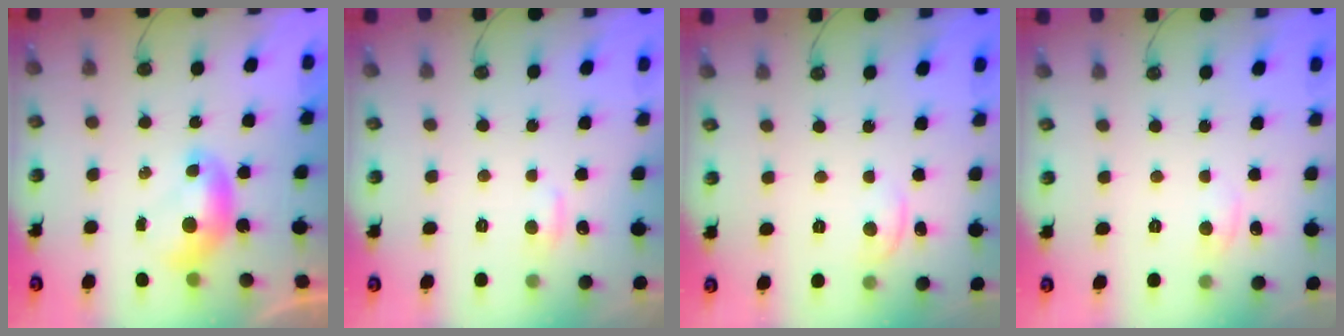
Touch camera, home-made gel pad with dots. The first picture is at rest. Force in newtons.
{"total": 1.0, "press": 0.7, "slide": 0.7}
{"total": 0.8, "press": 0.5, "slide": 0.7}
{"total": 1.2, "press": 1.2, "slide": 0.3}